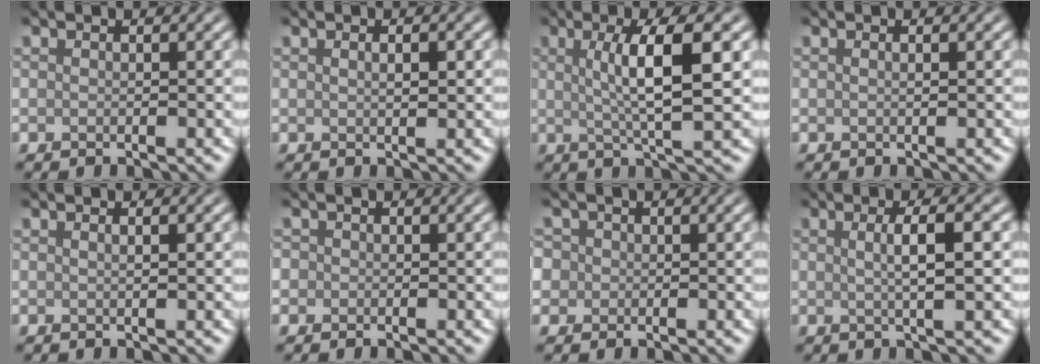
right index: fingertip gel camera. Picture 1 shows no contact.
{"total": 1.1, "force": [0.4, 0.3, 1.0], "torque": [-0.017, 0.000, 0.007]}
{"total": 6.4, "force": [1.3, 1.4, 6.2], "torque": [-0.092, 0.008, 0.020]}
{"total": 0.5, "force": [0.2, 0.1, 0.5], "torque": [-0.005, 0.002, 0.000]}
{"total": 0.8, "force": [0.3, 0.2, 0.7], "torque": [-0.009, 0.002, 0.002]}
{"total": 1.1, "force": [-0.1, 1.1, 0.2], "torque": [0.006, -0.002, -0.008]}
{"total": 3.5, "force": [0.8, 3.2, 1.3], "torque": [-0.016, 0.025, -0.008]}
{"total": 3.6, "force": [0.4, 0.9, 3.5], "torque": [-0.049, 0.006, 0.003]}